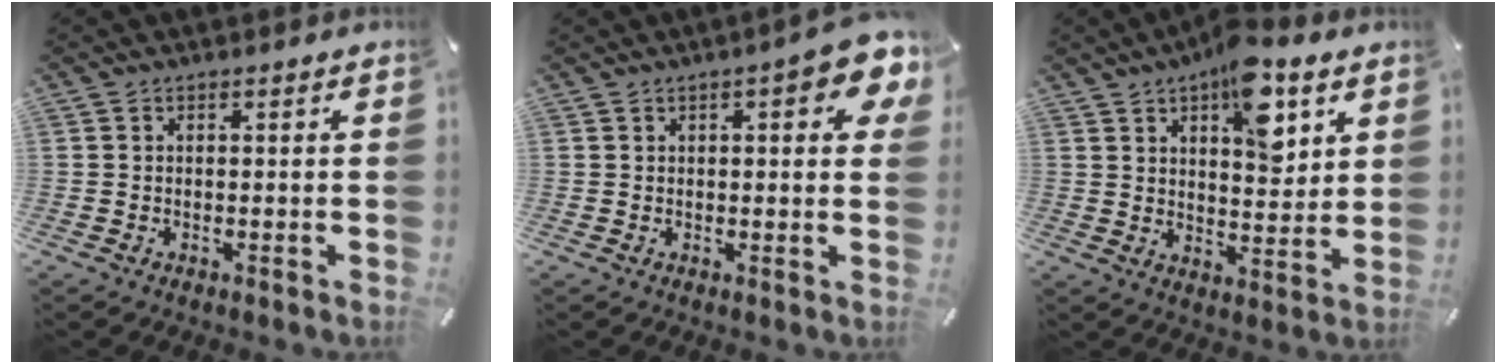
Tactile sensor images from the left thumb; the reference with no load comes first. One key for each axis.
{"total": 8.9, "fx": 3.8, "fy": 2.9, "fz": 7.5, "tx": -0.096, "ty": -0.015, "tz": 0.059}
{"total": 12.8, "fx": 7.2, "fy": 5.9, "fz": 8.8, "tx": -0.115, "ty": -0.034, "tz": 0.118}